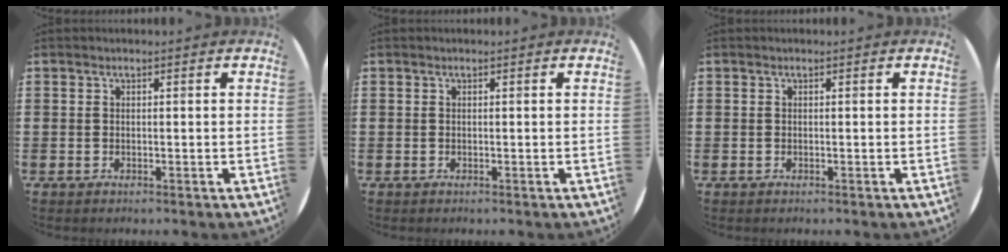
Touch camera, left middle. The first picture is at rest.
{"total": 0.0}
{"total": 0.0}